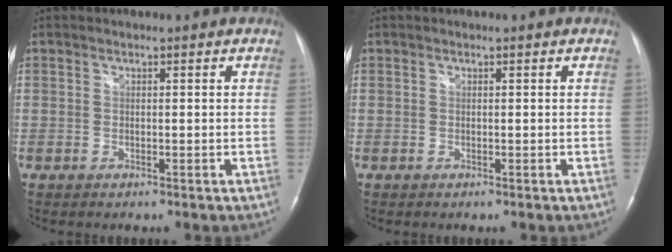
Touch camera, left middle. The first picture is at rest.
{"total": 0.0}